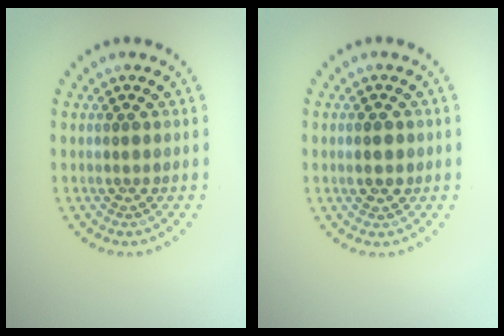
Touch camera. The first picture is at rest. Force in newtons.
{"total": 2.2, "press": 2.2, "slide": 0.1}